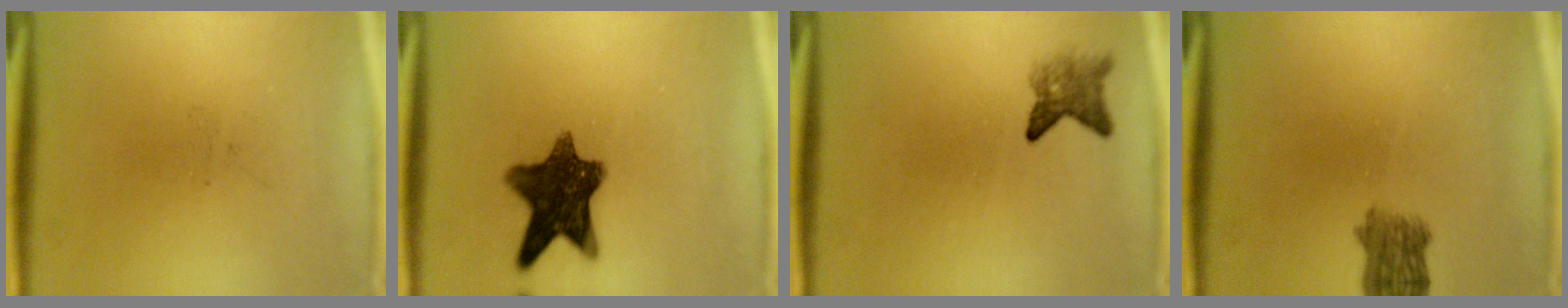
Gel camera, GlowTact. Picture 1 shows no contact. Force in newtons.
{"total": 10.8}
{"total": 2.8}
{"total": 4.2}